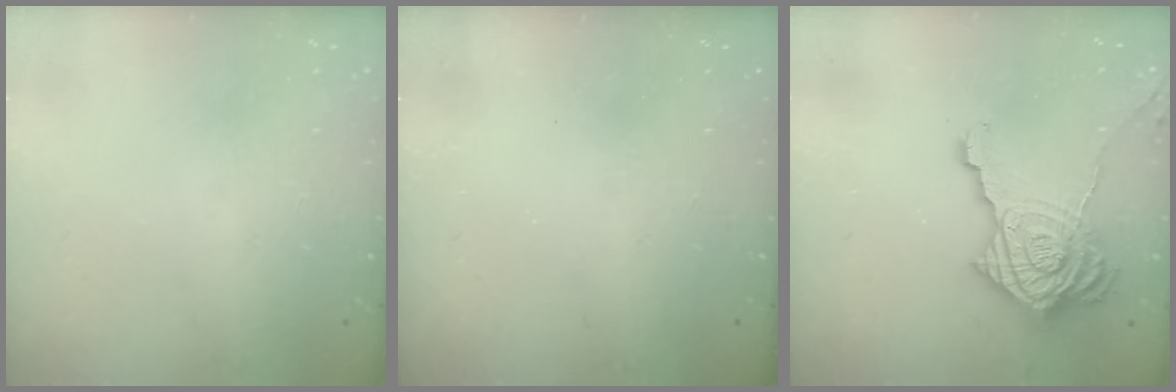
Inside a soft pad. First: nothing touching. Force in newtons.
{"total": 2.5, "press": 2.4, "slide": 0.7}
{"total": 23.1, "press": 23.0, "slide": 2.2}